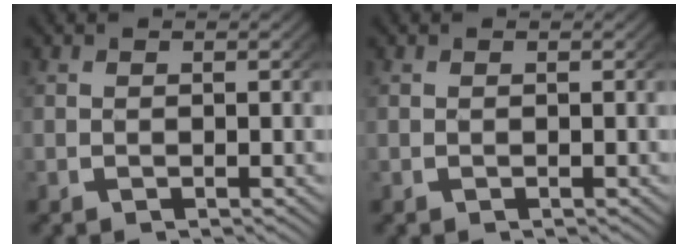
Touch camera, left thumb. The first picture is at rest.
{"total": 0.0}